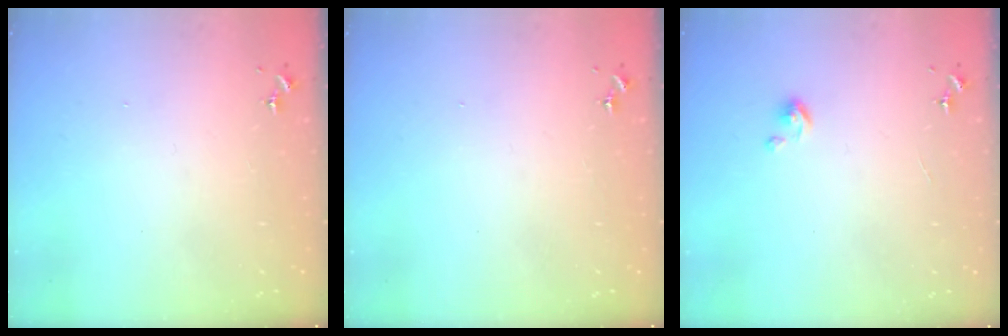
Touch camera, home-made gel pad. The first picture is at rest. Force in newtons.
{"total": 0.0}
{"total": 3.7, "press": 3.7, "slide": 0.3}